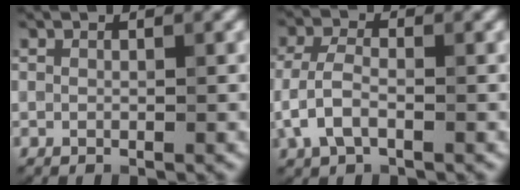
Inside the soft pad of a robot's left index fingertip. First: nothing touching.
{"total": 3.1, "force": [-1.0, 1.5, 2.5], "torque": [-0.065, 0.008, -0.026]}